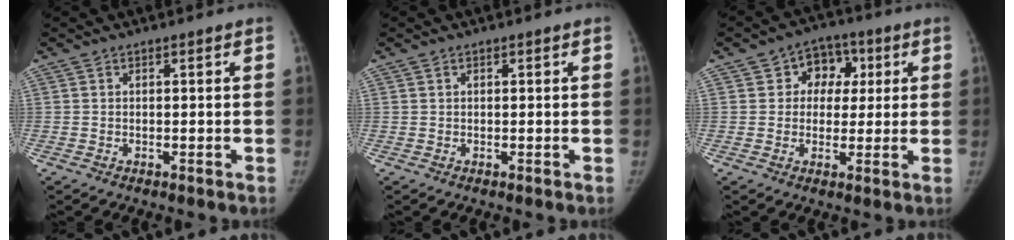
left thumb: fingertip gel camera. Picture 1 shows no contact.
{"total": 0.5, "force": [0.2, 0.4, 0.2], "torque": [0.001, 0.000, 0.003]}
{"total": 8.0, "force": [2.1, 6.9, 3.5], "torque": [-0.003, 0.003, 0.024]}